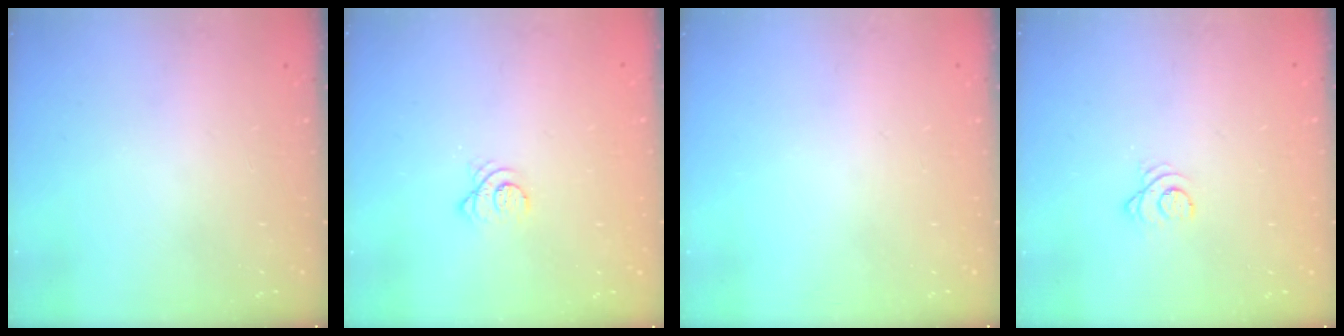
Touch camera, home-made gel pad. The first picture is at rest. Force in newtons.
{"total": 3.6, "press": 3.5, "slide": 0.5}
{"total": 0.0}
{"total": 2.7, "press": 2.7, "slide": 0.3}